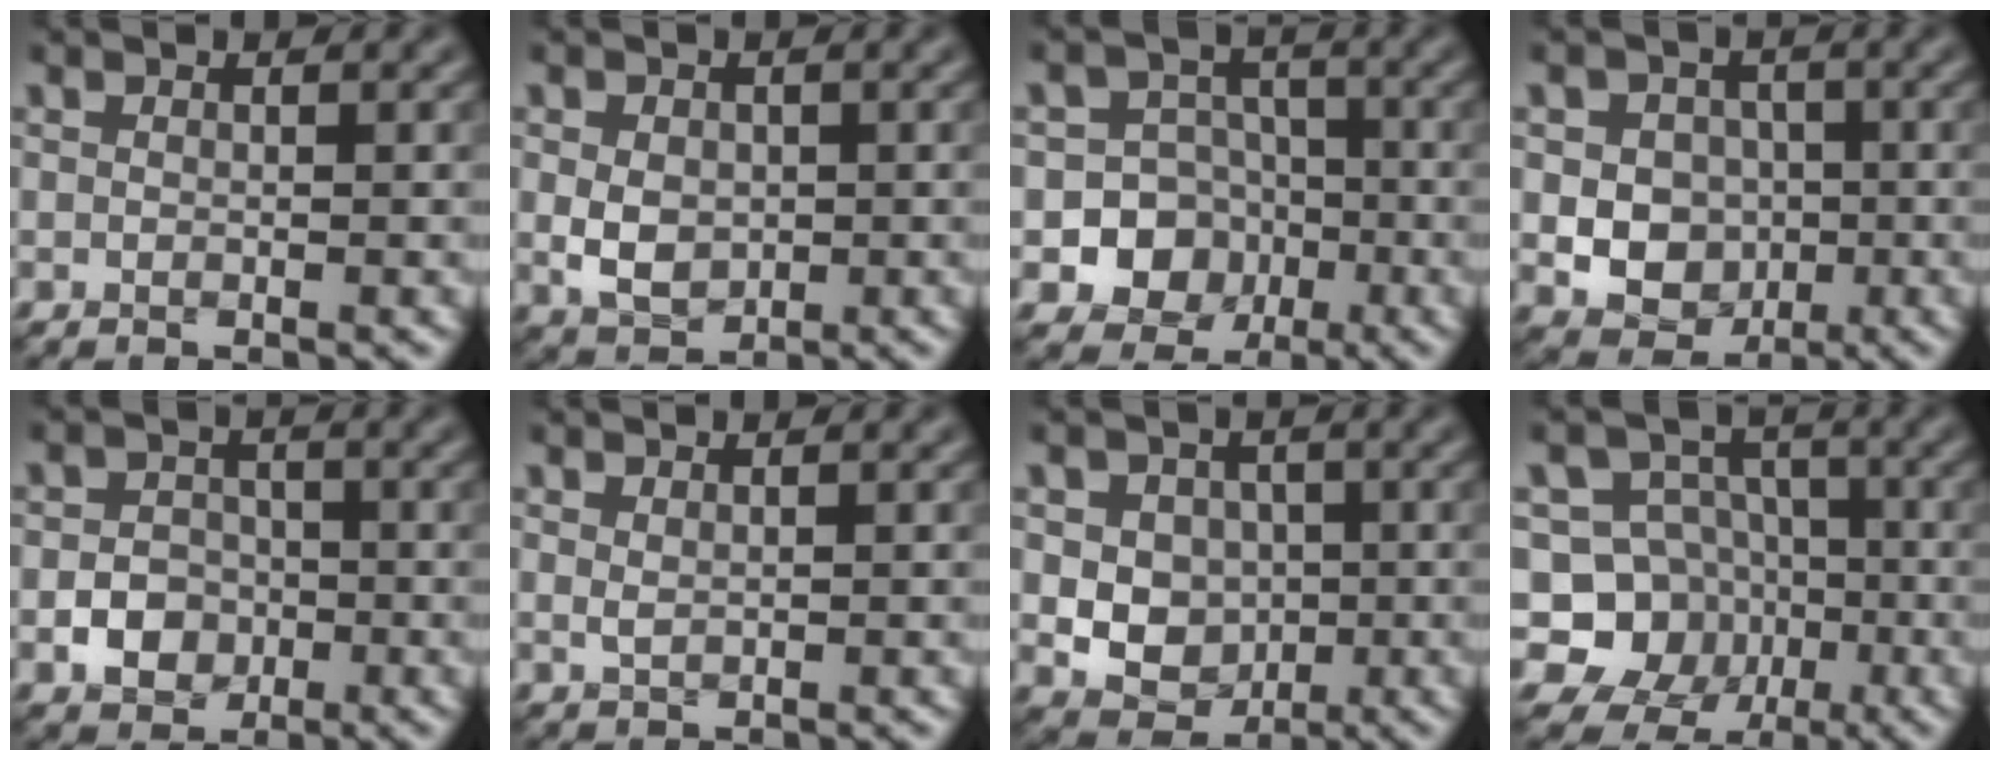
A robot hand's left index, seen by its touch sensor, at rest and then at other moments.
{"total": 3.2, "force": [-0.2, 2.4, 2.1], "torque": [-0.045, -0.005, -0.002]}
{"total": 9.2, "force": [-3.2, 8.3, 2.3], "torque": [-0.020, -0.006, -0.080]}
{"total": 6.5, "force": [-0.6, 5.7, 3.1], "torque": [-0.036, 0.011, -0.031]}
{"total": 3.2, "force": [-1.2, 2.6, 1.4], "torque": [-0.014, 0.001, -0.023]}
{"total": 0.7, "force": [0.4, 0.3, 0.5], "torque": [-0.019, -0.002, 0.014]}
{"total": 6.2, "force": [0.1, 5.3, 3.1], "torque": [-0.036, 0.009, -0.014]}
{"total": 8.5, "force": [-2.8, 7.6, 2.7], "torque": [-0.039, 0.015, -0.075]}